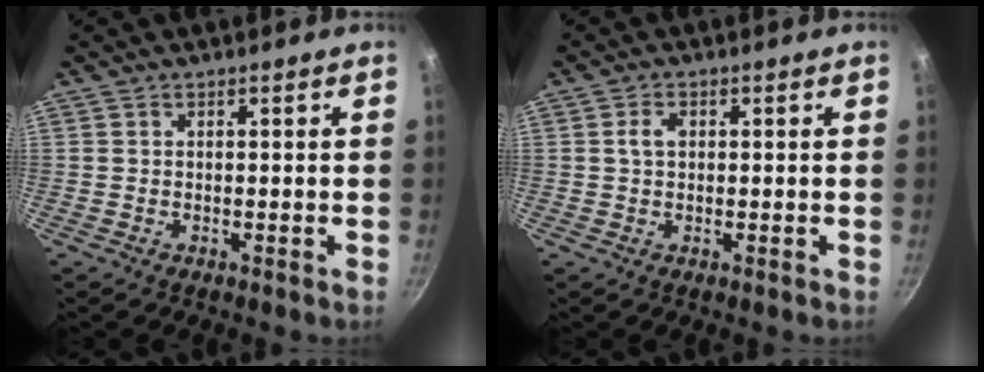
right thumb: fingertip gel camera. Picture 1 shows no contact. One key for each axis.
{"total": 2.5, "fx": 0.4, "fy": 1.7, "fz": 1.8, "tx": -0.027, "ty": 0.005, "tz": 0.006}